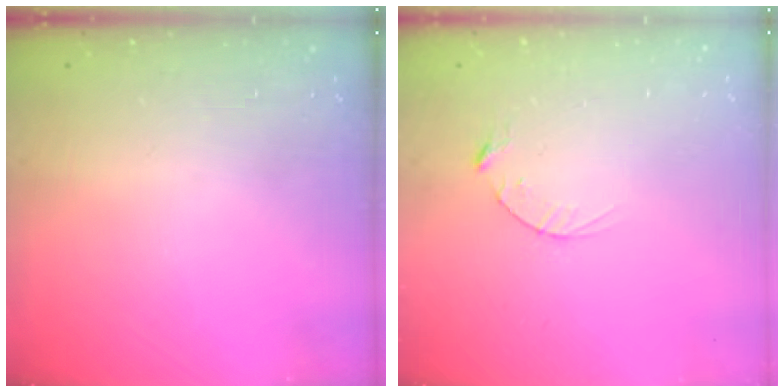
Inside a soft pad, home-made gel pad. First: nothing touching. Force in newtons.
{"total": 2.8, "press": 2.8, "slide": 0.4}